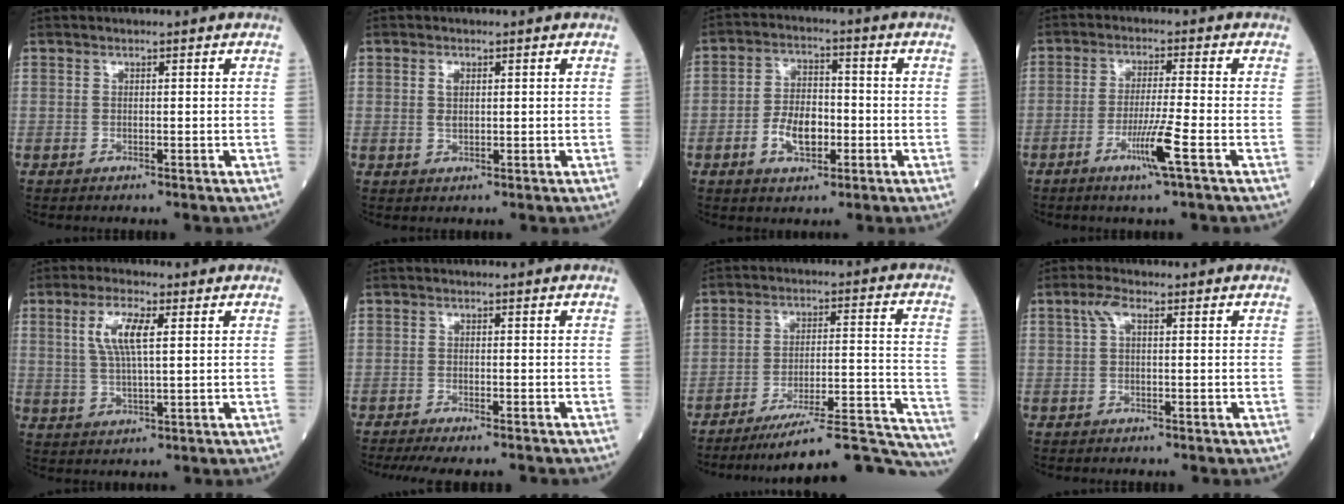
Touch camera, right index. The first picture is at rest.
{"total": 1.7, "force": [0.6, 0.9, 1.4], "torque": [-0.029, 0.000, 0.015]}
{"total": 7.0, "force": [-2.1, 3.8, 5.5], "torque": [-0.109, 0.010, -0.035]}
{"total": 6.1, "force": [-2.7, -0.8, 5.4], "torque": [-0.104, -0.013, -0.052]}
{"total": 6.8, "force": [2.2, 1.3, 6.3], "torque": [-0.134, 0.007, 0.046]}
{"total": 9.3, "force": [-8.3, 1.0, 4.1], "torque": [-0.052, -0.015, -0.112]}
{"total": 22.3, "force": [-21.2, -0.4, 6.8], "torque": [-0.037, 0.020, -0.288]}
{"total": 2.2, "force": [0.7, 0.6, 2.0], "torque": [-0.045, 0.016, 0.017]}